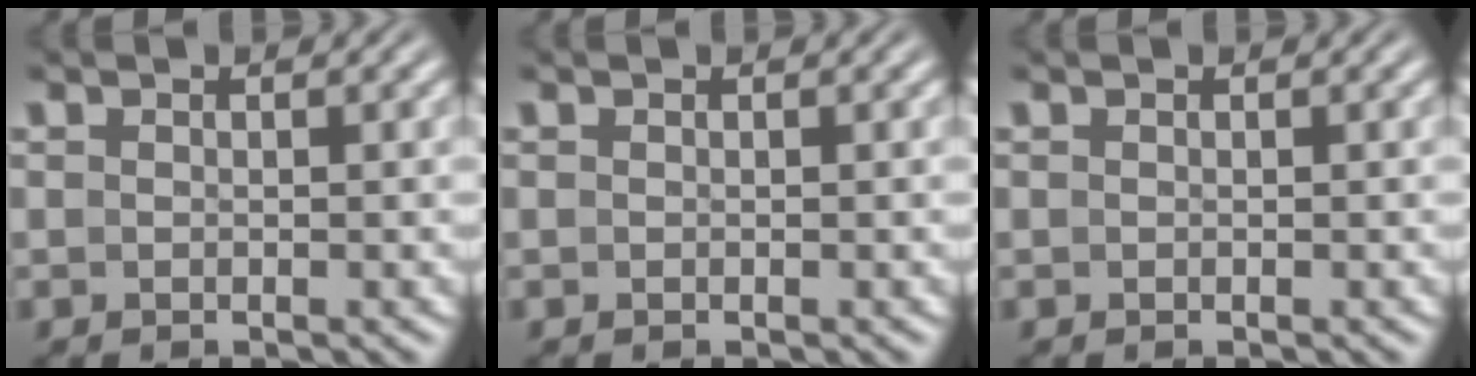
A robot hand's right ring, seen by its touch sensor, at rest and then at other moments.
{"total": 0.0}
{"total": 0.0}